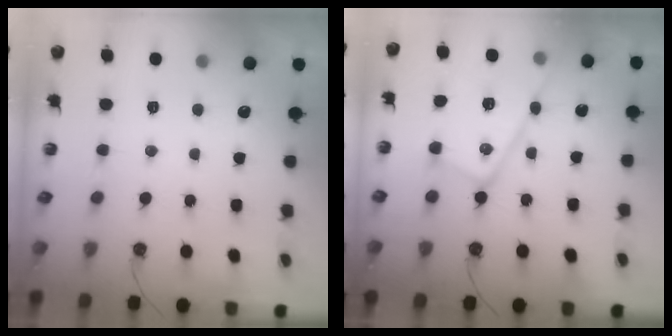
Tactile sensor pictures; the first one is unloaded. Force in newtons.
{"total": 17.3, "press": 17.2, "slide": 1.4}